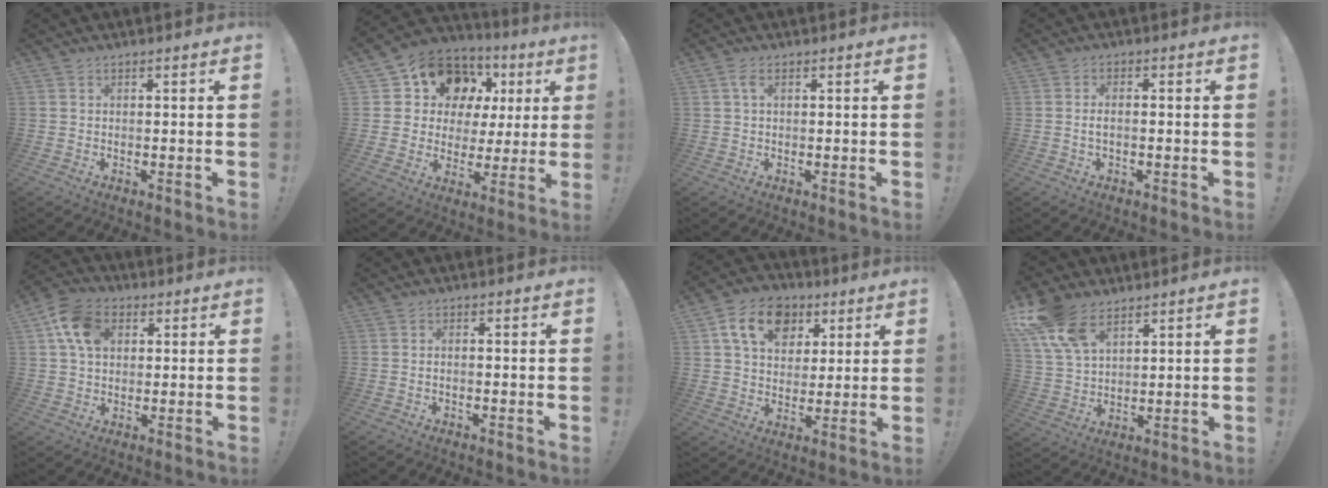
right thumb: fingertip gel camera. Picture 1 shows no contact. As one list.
[{"total": 14.2, "force": [6.5, 10.7, 6.6], "torque": [-0.103, -0.036, 0.130]}, {"total": 2.5, "force": [0.9, 1.2, 2.0], "torque": [-0.040, 0.004, 0.014]}, {"total": 2.3, "force": [-0.4, 0.8, 2.1], "torque": [-0.044, 0.004, -0.009]}, {"total": 11.2, "force": [3.5, 8.3, 6.6], "torque": [-0.117, 0.004, 0.069]}, {"total": 0.9, "force": [-0.6, 0.1, 0.7], "torque": [-0.009, 0.003, -0.010]}, {"total": 15.1, "force": [6.3, 11.1, 8.1], "torque": [-0.129, -0.011, 0.121]}, {"total": 13.6, "force": [8.4, 7.4, 7.7], "torque": [-0.157, -0.039, 0.160]}]